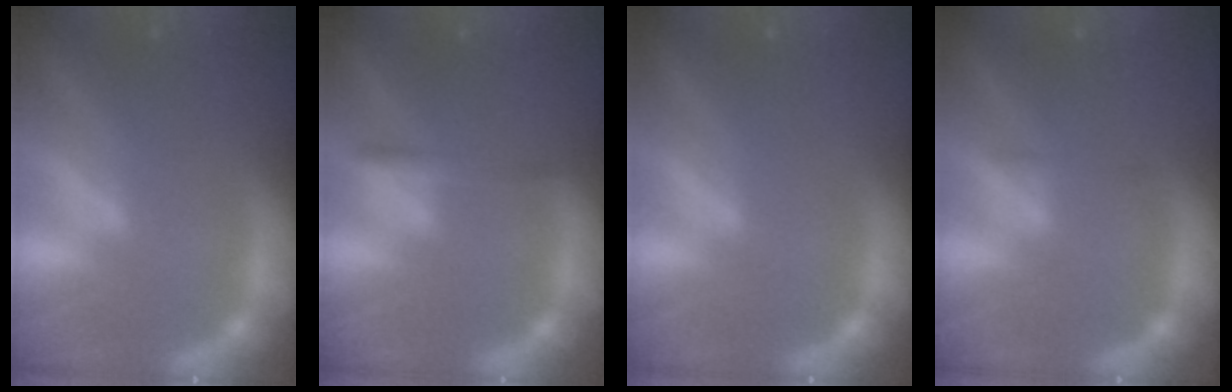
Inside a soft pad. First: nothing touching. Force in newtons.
{"total": 1.9}
{"total": 0.0}
{"total": 0.9}